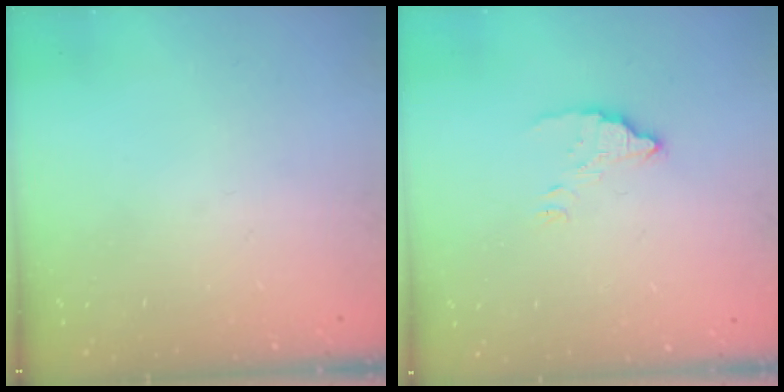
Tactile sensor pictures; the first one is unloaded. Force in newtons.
{"total": 3.5, "press": 3.5, "slide": 0.1}